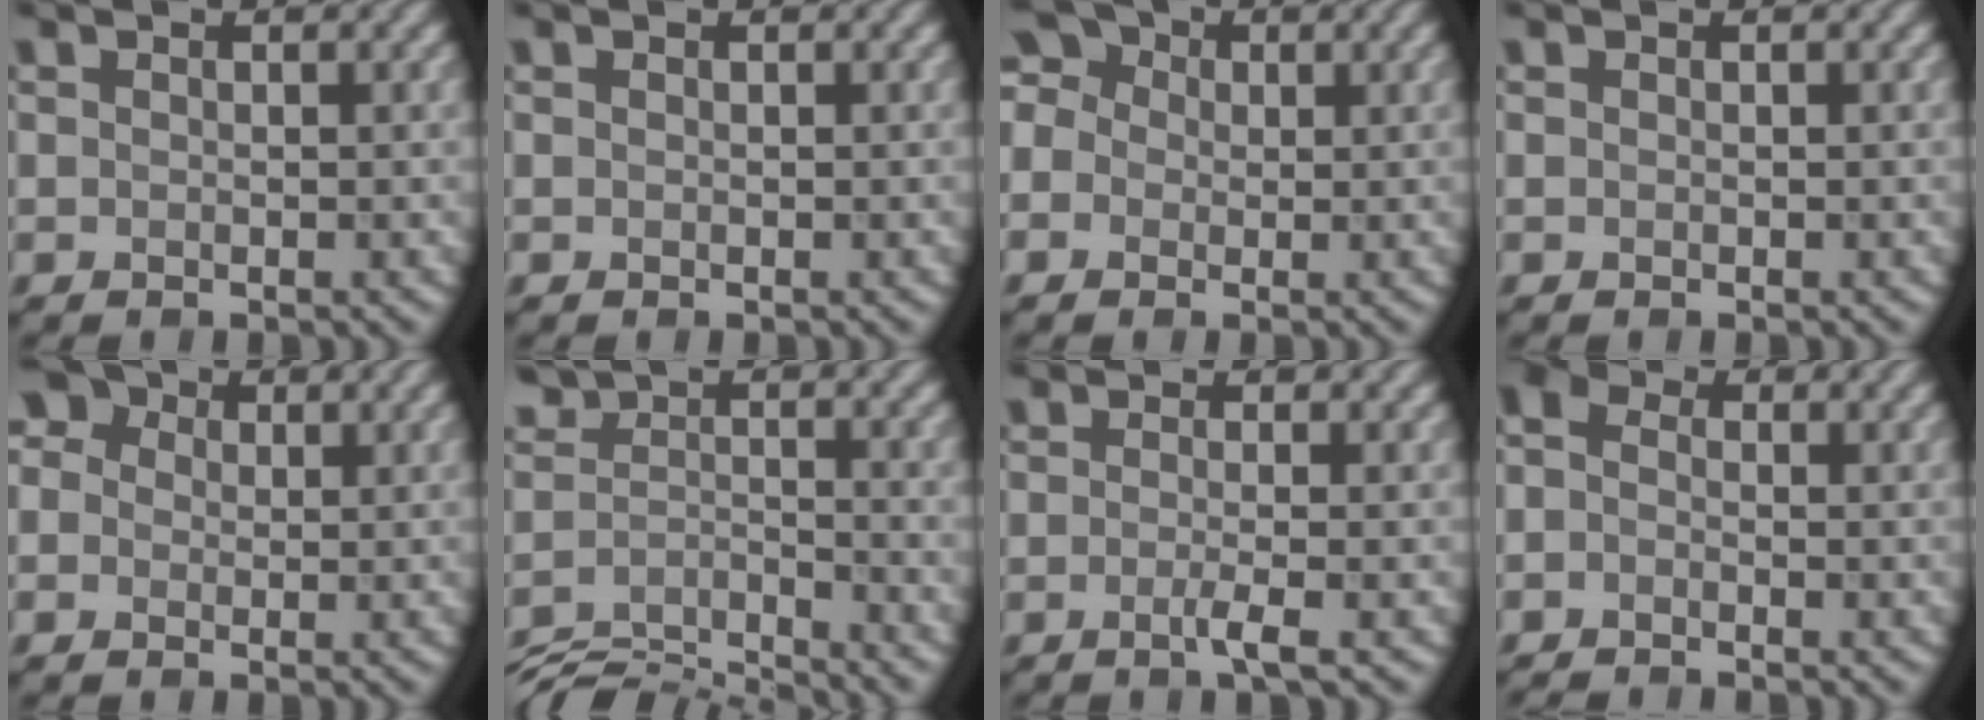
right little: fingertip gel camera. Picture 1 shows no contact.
{"total": 0.0}
{"total": 4.8, "force": [0.6, 4.1, 2.4], "torque": [-0.050, 0.032, -0.016]}
{"total": 0.0}
{"total": 5.0, "force": [1.8, 4.0, 2.4], "torque": [-0.044, 0.031, -0.006]}
{"total": 6.0, "force": [-5.6, 1.6, 1.8], "torque": [-0.031, -0.012, -0.103]}
{"total": 1.9, "force": [-0.6, 0.4, 1.7], "torque": [-0.027, -0.004, -0.016]}
{"total": 3.0, "force": [-1.2, 2.0, 1.8], "torque": [-0.048, 0.005, -0.037]}